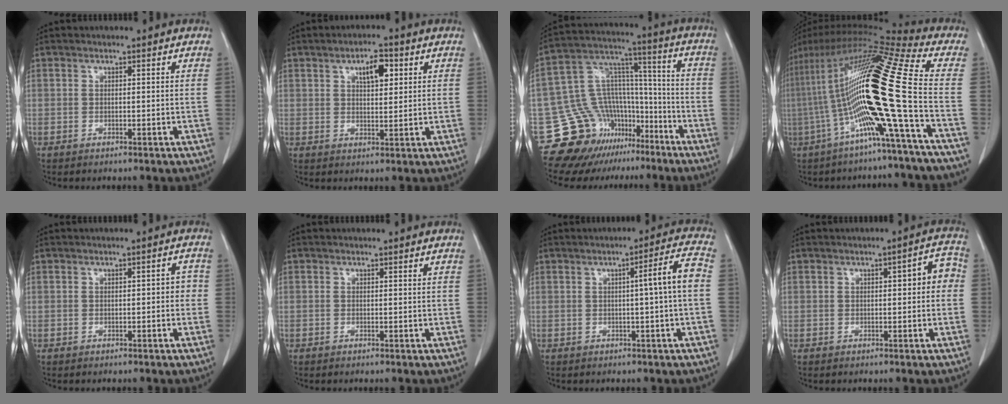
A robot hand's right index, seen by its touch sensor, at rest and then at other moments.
{"total": 5.0, "force": [2.1, 1.9, 4.1], "torque": [-0.067, 0.003, 0.035]}
{"total": 17.7, "force": [-11.1, 11.9, 7.1], "torque": [-0.117, 0.086, -0.174]}
{"total": 23.7, "force": [-4.3, -0.6, 23.3], "torque": [-0.459, 0.003, -0.099]}
{"total": 1.7, "force": [-0.3, 0.8, 1.5], "torque": [-0.012, 0.007, -0.003]}
{"total": 0.0}
{"total": 5.3, "force": [-0.2, -0.8, 5.2], "torque": [-0.073, 0.007, -0.002]}
{"total": 3.8, "force": [0.2, 1.2, 3.6], "torque": [-0.037, 0.019, -0.002]}